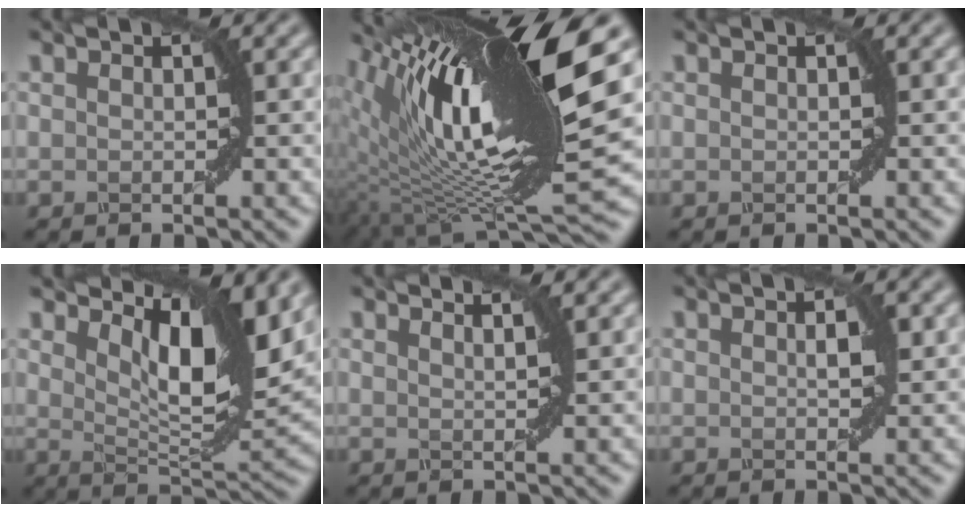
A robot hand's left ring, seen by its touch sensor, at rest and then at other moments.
{"total": 16.5, "force": [4.3, 4.3, 15.4], "torque": [-0.253, -0.002, 0.082]}
{"total": 0.0}
{"total": 7.8, "force": [3.7, 2.7, 6.3], "torque": [-0.107, -0.011, 0.066]}
{"total": 2.1, "force": [1.6, 0.9, 1.2], "torque": [0.005, 0.002, -0.005]}
{"total": 1.1, "force": [0.1, 0.5, 0.9], "torque": [-0.015, -0.001, 0.004]}